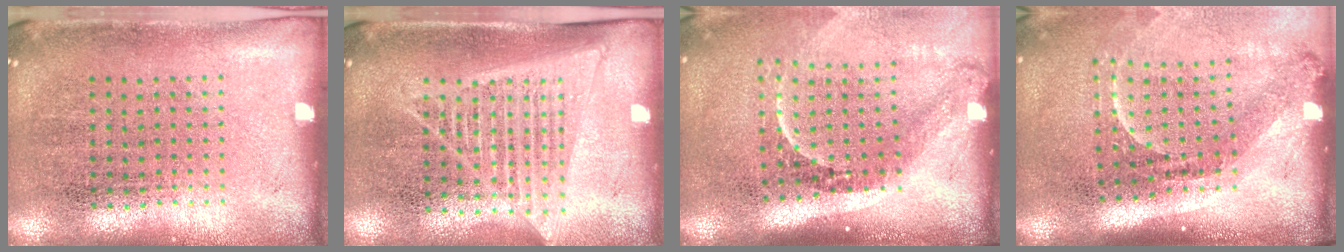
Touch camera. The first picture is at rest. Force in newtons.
{"total": 1.3, "press": 1.2, "slide": 0.5}
{"total": 2.2, "press": 1.4, "slide": 1.7}
{"total": 2.2, "press": 1.5, "slide": 1.6}